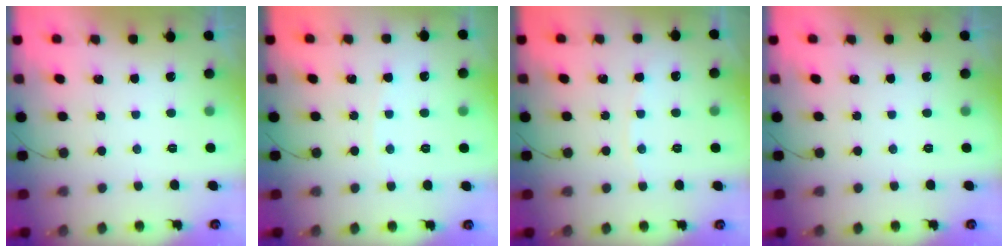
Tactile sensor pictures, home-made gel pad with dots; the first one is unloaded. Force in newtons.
{"total": 2.3, "press": 2.3, "slide": 0.3}
{"total": 3.9, "press": 3.8, "slide": 0.6}
{"total": 0.0}